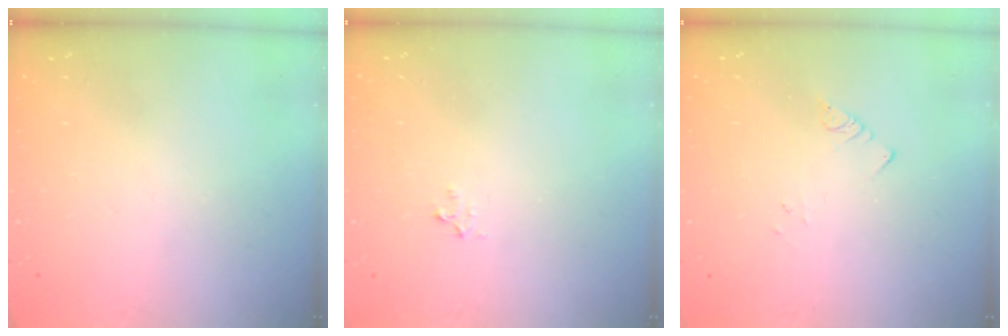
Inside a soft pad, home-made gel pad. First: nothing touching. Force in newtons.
{"total": 3.0, "press": 3.0, "slide": 0.5}
{"total": 1.8, "press": 1.8, "slide": 0.2}